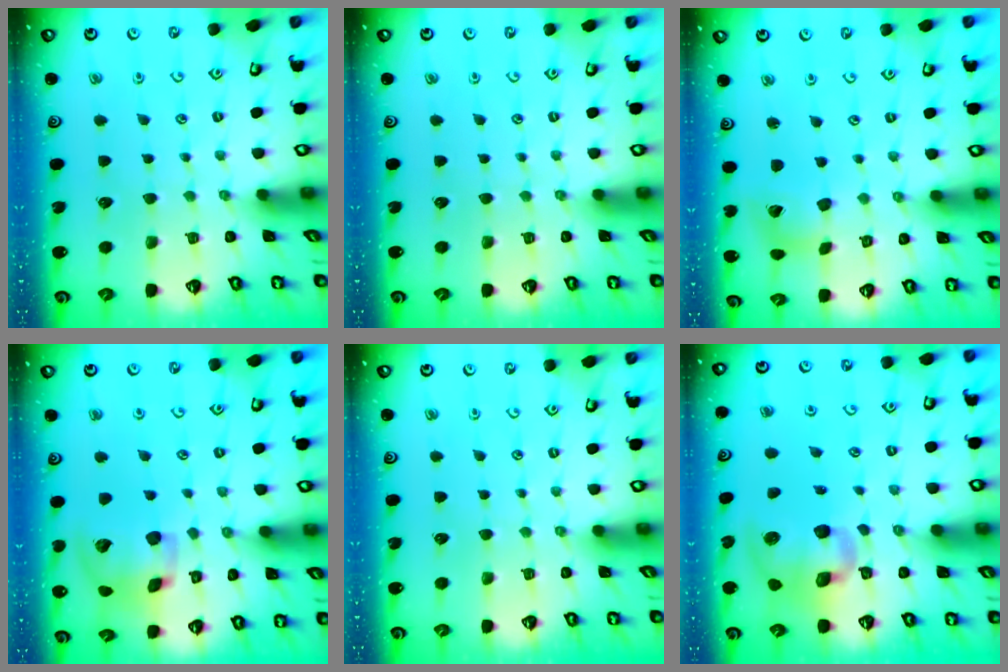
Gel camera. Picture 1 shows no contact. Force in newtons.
{"total": 0.0}
{"total": 6.7, "press": 6.6, "slide": 1.1}
{"total": 15.0, "press": 14.8, "slide": 2.3}
{"total": 0.0}
{"total": 12.5, "press": 12.3, "slide": 1.9}